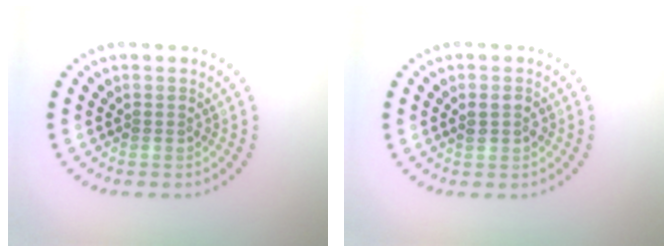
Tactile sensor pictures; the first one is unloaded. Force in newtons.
{"total": 1.5, "press": 1.5, "slide": 0.0}